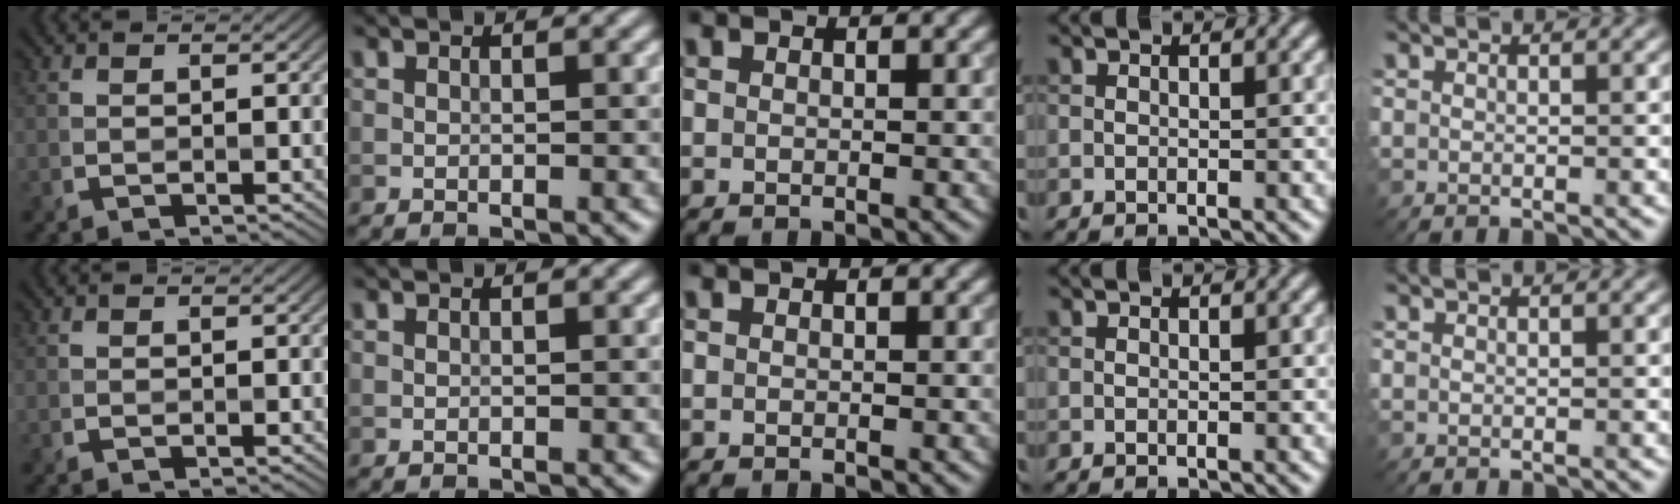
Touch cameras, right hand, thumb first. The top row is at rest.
{}